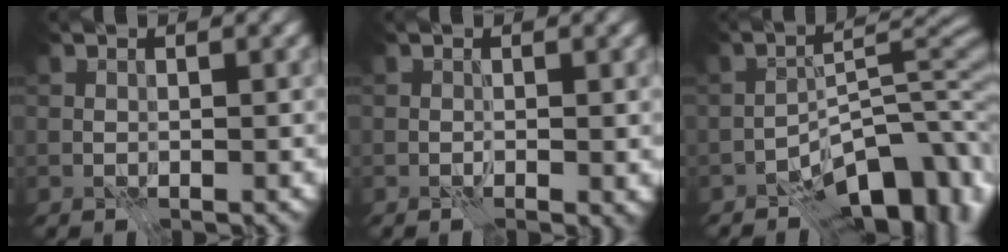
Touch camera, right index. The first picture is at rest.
{"total": 0.0}
{"total": 9.5, "force": [-6.5, 3.7, 5.9], "torque": [-0.056, 0.007, -0.117]}